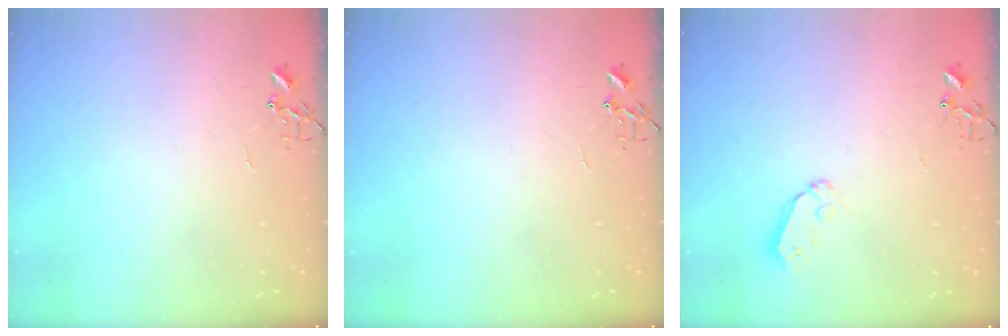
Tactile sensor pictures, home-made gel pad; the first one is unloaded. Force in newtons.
{"total": 0.0}
{"total": 6.1, "press": 6.0, "slide": 0.4}